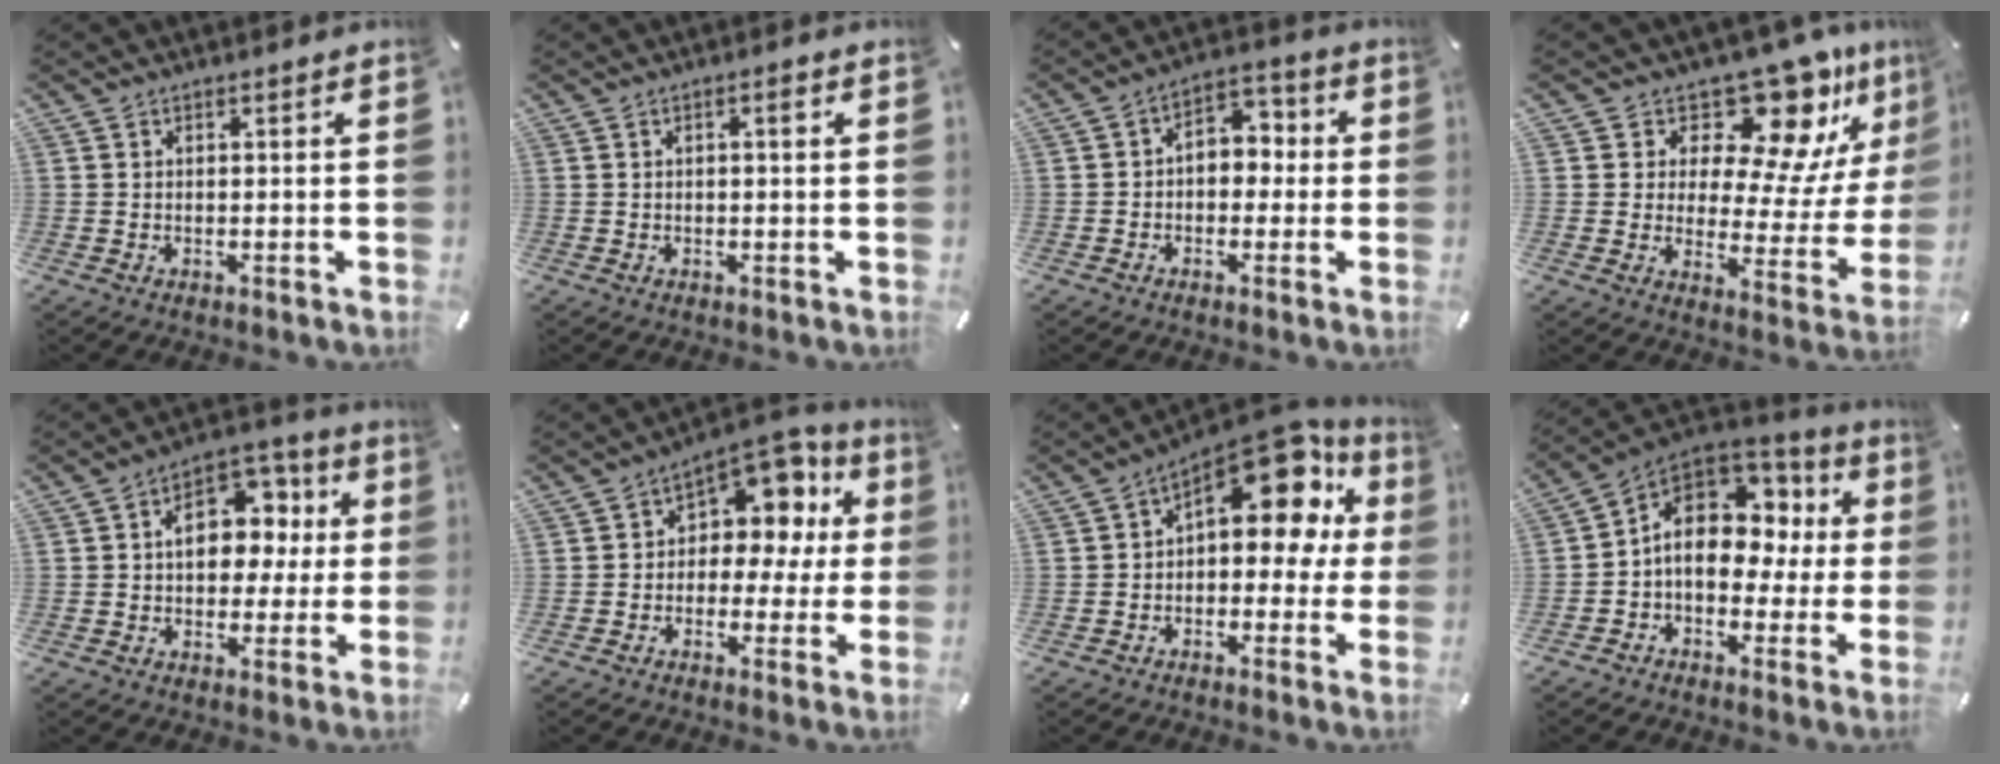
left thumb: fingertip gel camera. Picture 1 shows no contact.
{"total": 1.5, "force": [0.3, 0.3, 1.4], "torque": [-0.018, 0.002, 0.002]}
{"total": 5.3, "force": [-0.6, 4.3, 3.1], "torque": [-0.044, 0.003, -0.017]}
{"total": 15.3, "force": [12.1, 6.7, 6.5], "torque": [-0.075, -0.126, 0.198]}
{"total": 12.0, "force": [1.4, 9.1, 7.8], "torque": [-0.102, -0.007, 0.026]}
{"total": 9.8, "force": [4.2, 7.3, 5.1], "torque": [-0.064, -0.046, 0.077]}
{"total": 14.6, "force": [7.9, 7.1, 10.0], "torque": [-0.132, -0.068, 0.134]}
{"total": 12.9, "force": [1.9, 9.5, 8.5], "torque": [-0.150, -0.009, 0.033]}